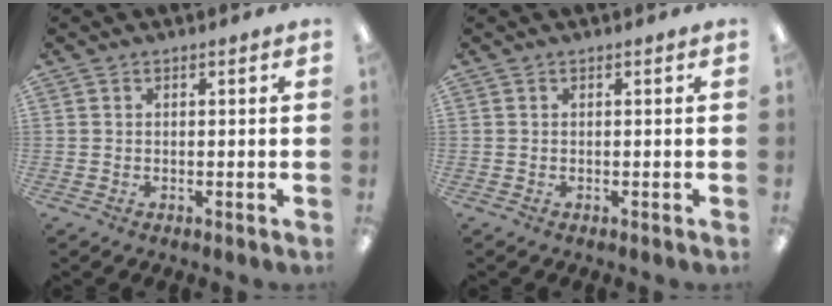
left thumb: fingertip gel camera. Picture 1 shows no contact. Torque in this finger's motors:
{"motor_torque": [0.00, 0.00, -0.01, 0.00, 0.00]}